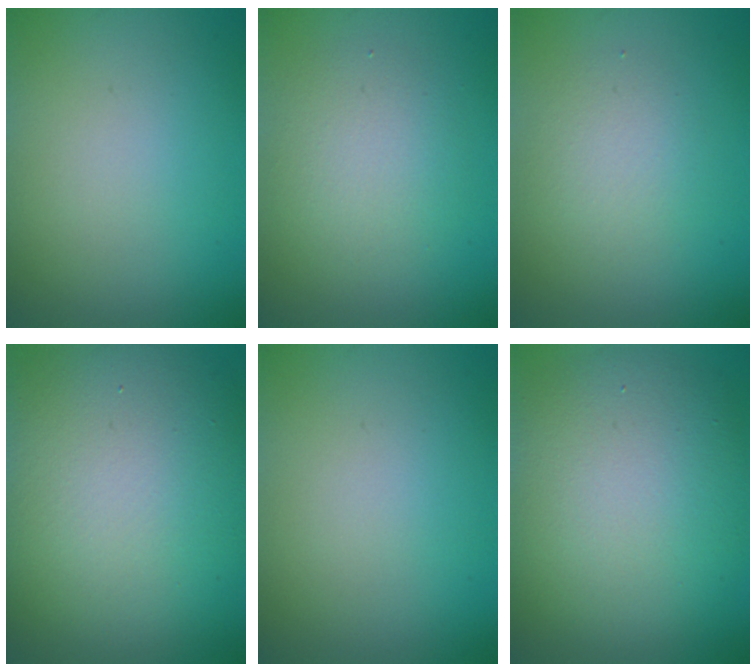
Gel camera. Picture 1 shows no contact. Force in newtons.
{"total": 3.4, "press": 3.4, "slide": 0.2}
{"total": 2.4, "press": 2.4, "slide": 0.2}
{"total": 13.5, "press": 13.5, "slide": 1.3}
{"total": 0.0}
{"total": 10.4, "press": 10.4, "slide": 0.6}